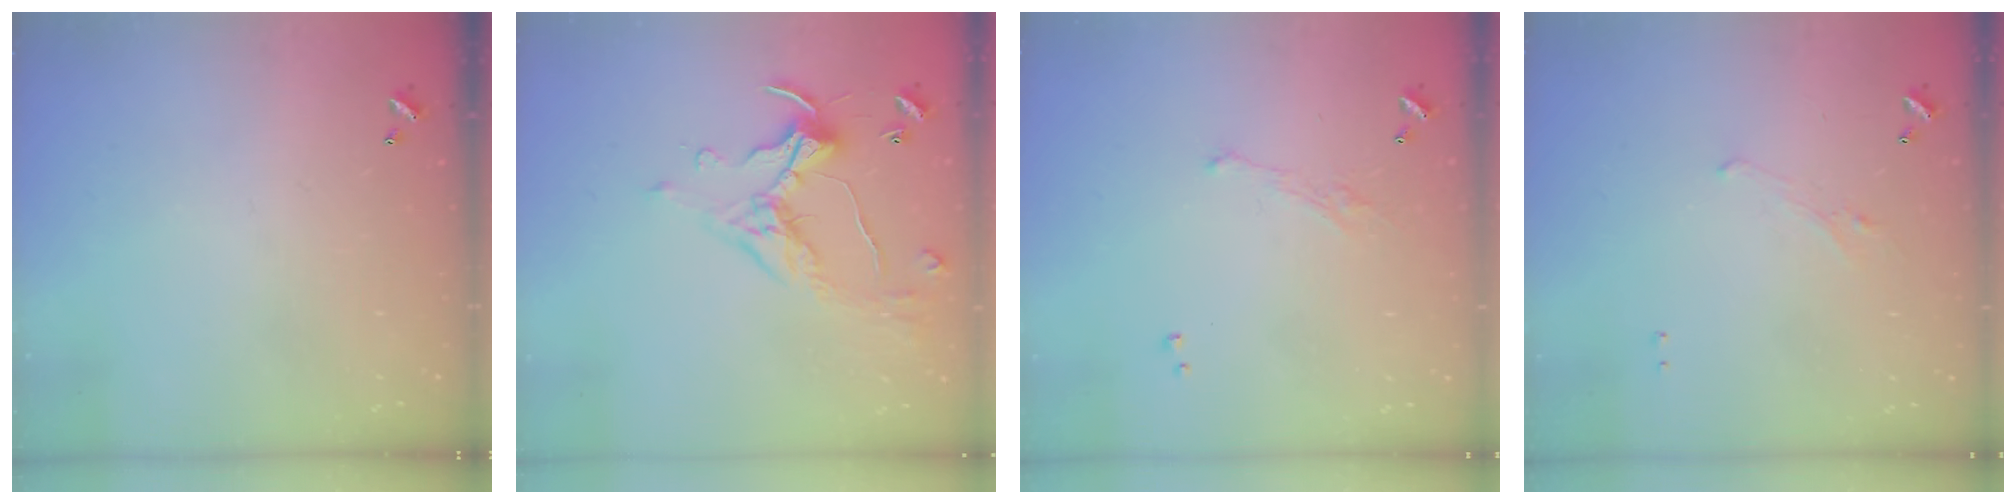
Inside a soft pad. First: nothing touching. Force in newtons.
{"total": 1.5, "press": 1.5, "slide": 0.2}
{"total": 1.9, "press": 1.7, "slide": 0.8}
{"total": 1.2, "press": 0.9, "slide": 0.8}